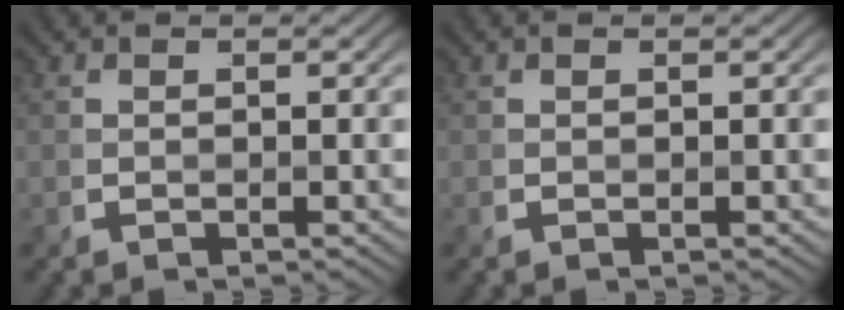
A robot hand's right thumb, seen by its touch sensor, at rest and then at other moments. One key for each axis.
{"total": 0.0}